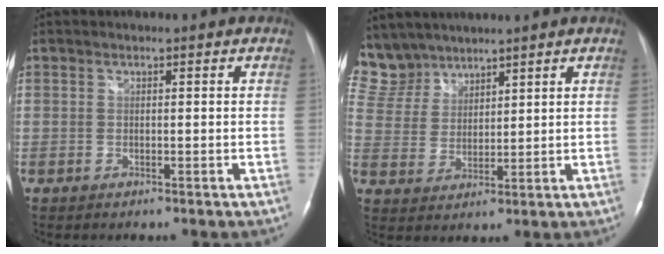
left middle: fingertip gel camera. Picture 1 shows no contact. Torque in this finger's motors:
{"motor_torque": [0.09, -0.25, -0.01, -0.07]}